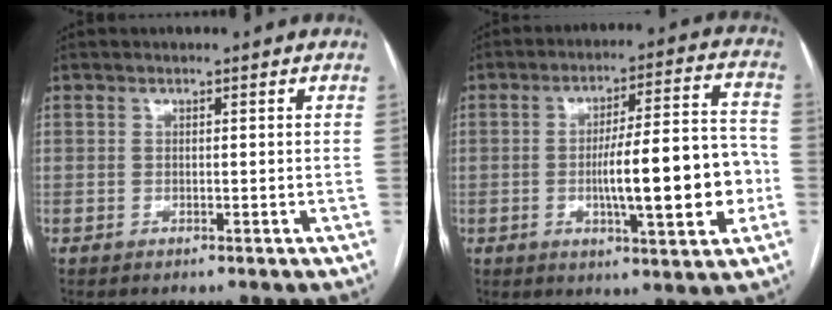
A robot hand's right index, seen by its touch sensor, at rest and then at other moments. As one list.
[{"total": 15.0, "force": [-2.8, 2.6, 14.5], "torque": [-0.220, 0.015, -0.036]}]